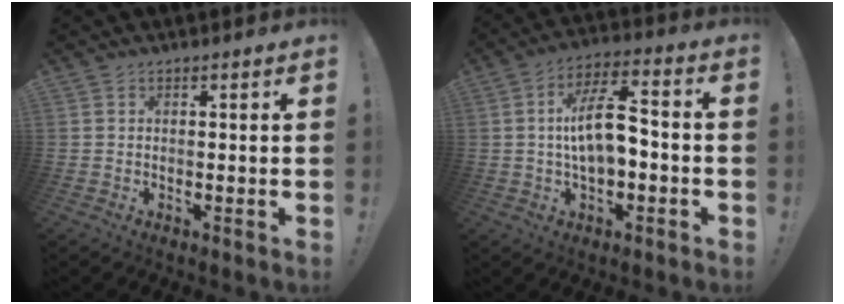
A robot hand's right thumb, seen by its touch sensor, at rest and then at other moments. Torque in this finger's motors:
{"motor_torque": [1.24, 1.29, 0.34, 0.82, 0.09]}